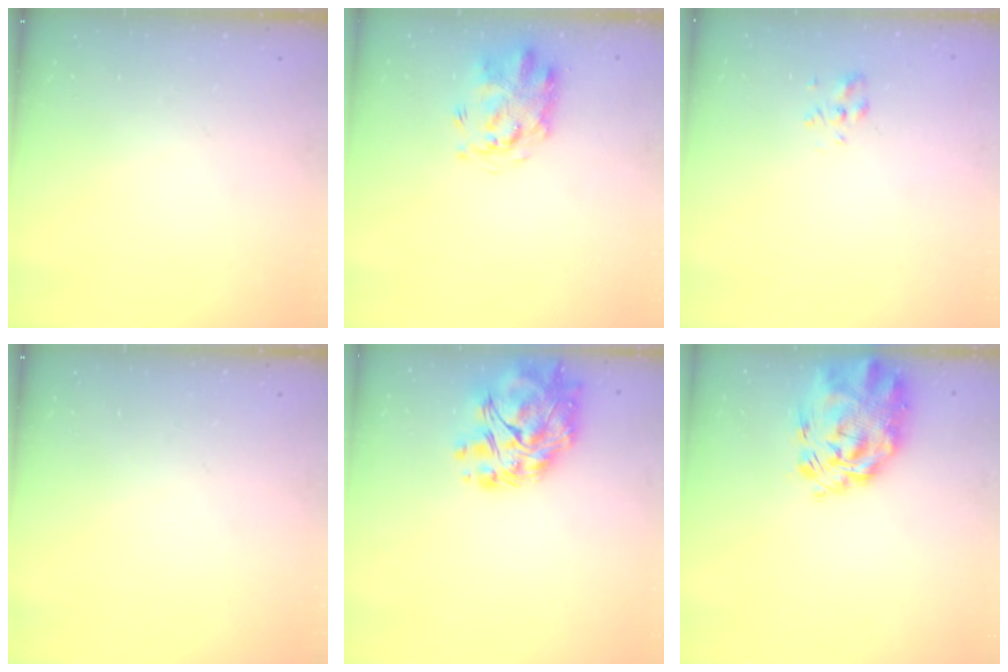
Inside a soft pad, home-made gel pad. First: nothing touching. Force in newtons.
{"total": 3.2, "press": 3.2, "slide": 0.7}
{"total": 1.4, "press": 1.2, "slide": 0.7}
{"total": 0.0}
{"total": 12.0, "press": 11.2, "slide": 4.2}
{"total": 3.1, "press": 2.8, "slide": 1.5}